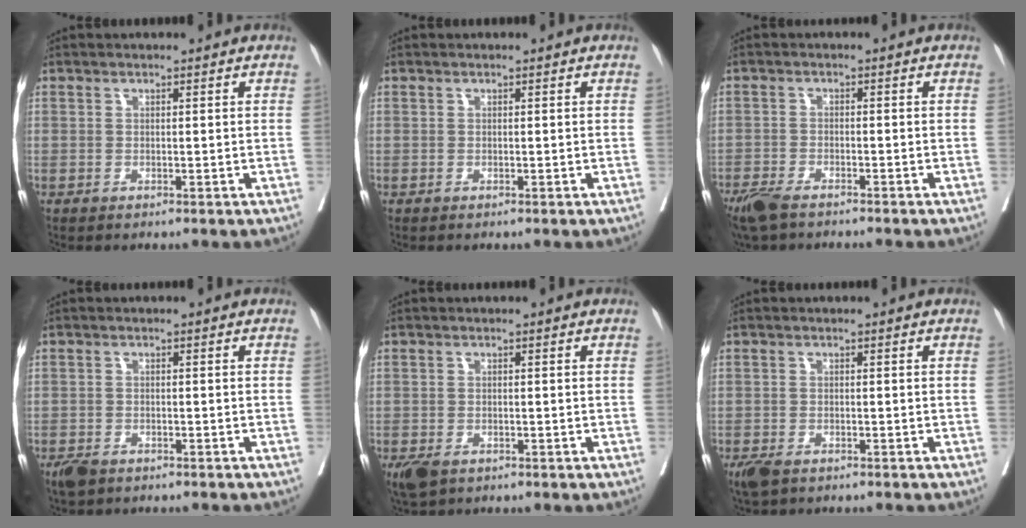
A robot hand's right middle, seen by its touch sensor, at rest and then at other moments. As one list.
[{"total": 0.0}, {"total": 5.5, "force": [-4.4, 1.1, 3.0], "torque": [-0.056, -0.012, -0.079]}, {"total": 4.0, "force": [-3.3, 1.6, 1.7], "torque": [-0.029, -0.006, -0.050]}, {"total": 4.3, "force": [-2.8, 2.4, 2.3], "torque": [-0.047, -0.009, -0.044]}, {"total": 4.6, "force": [-3.5, 1.7, 2.4], "torque": [-0.045, -0.012, -0.055]}]